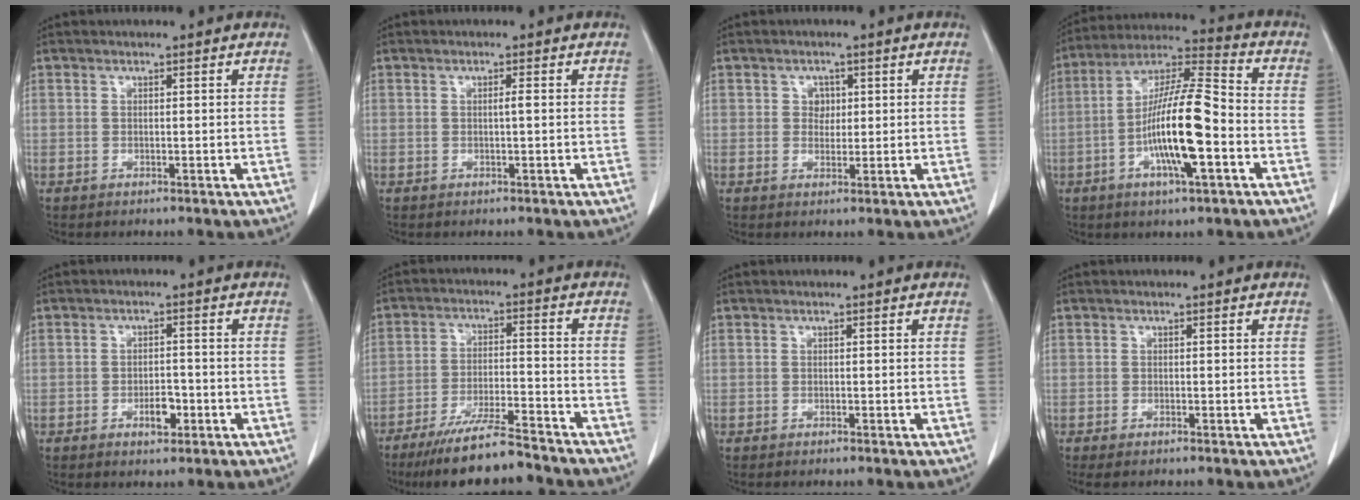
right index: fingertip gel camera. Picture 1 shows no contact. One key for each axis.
{"total": 0.8, "fx": 0.0, "fy": -0.2, "fz": 0.7, "tx": -0.012, "ty": 0.000, "tz": -0.002}
{"total": 2.0, "fx": 0.5, "fy": 1.7, "fz": 0.9, "tx": -0.010, "ty": 0.000, "tz": 0.006}
{"total": 15.2, "fx": -3.9, "fy": 2.0, "fz": 14.6, "tx": -0.271, "ty": 0.003, "tz": -0.072}
{"total": 3.4, "fx": -1.4, "fy": 1.5, "fz": 2.7, "tx": -0.037, "ty": 0.005, "tz": -0.016}
{"total": 12.1, "fx": -10.4, "fy": 0.6, "fz": 6.2, "tx": -0.100, "ty": -0.021, "tz": -0.170}
{"total": 0.0}
{"total": 1.6, "fx": -1.4, "fy": 0.1, "fz": 0.7, "tx": -0.012, "ty": -0.005, "tz": -0.022}